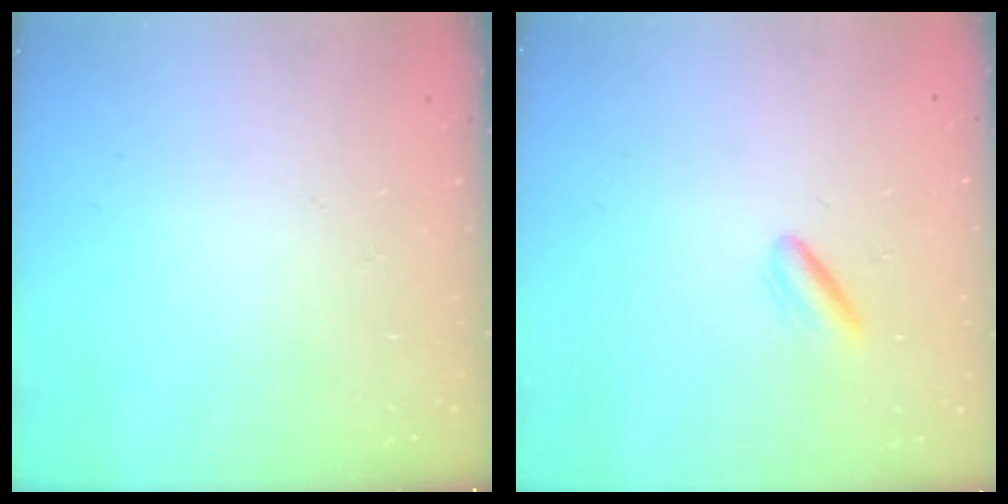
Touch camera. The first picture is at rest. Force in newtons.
{"total": 2.5, "press": 2.4, "slide": 0.9}